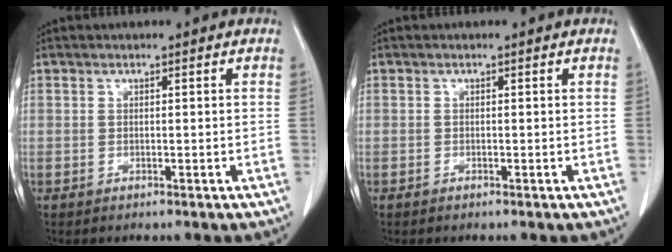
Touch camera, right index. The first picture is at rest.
{"total": 0.6, "force": [-0.3, 0.4, 0.4], "torque": [-0.008, 0.001, -0.006]}